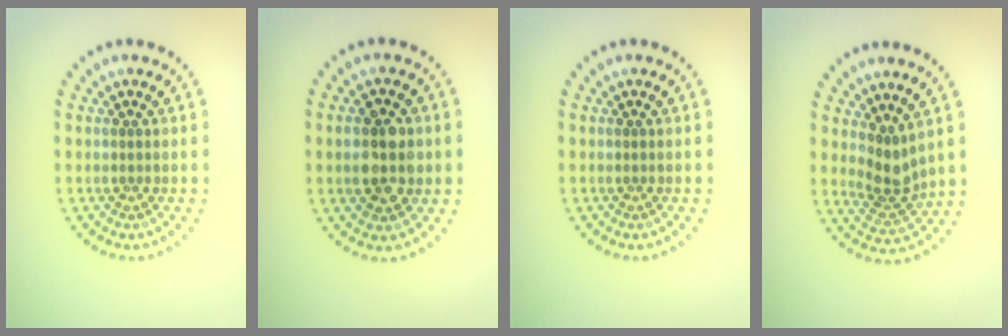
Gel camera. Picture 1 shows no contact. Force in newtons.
{"total": 4.5, "press": 4.5, "slide": 0.2}
{"total": 0.0}
{"total": 2.7, "press": 2.1, "slide": 1.7}